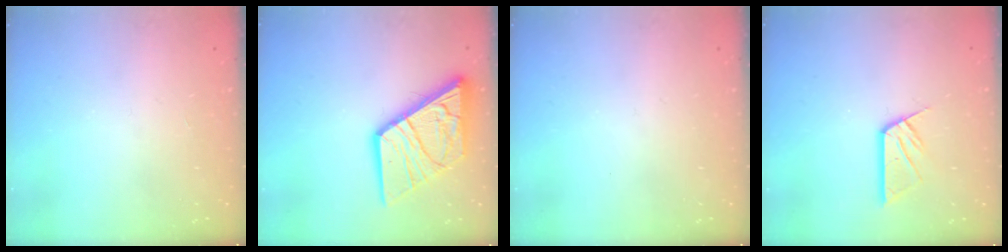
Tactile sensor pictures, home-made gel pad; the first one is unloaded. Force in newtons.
{"total": 18.1, "press": 18.0, "slide": 2.2}
{"total": 0.0}
{"total": 8.1, "press": 8.0, "slide": 0.6}